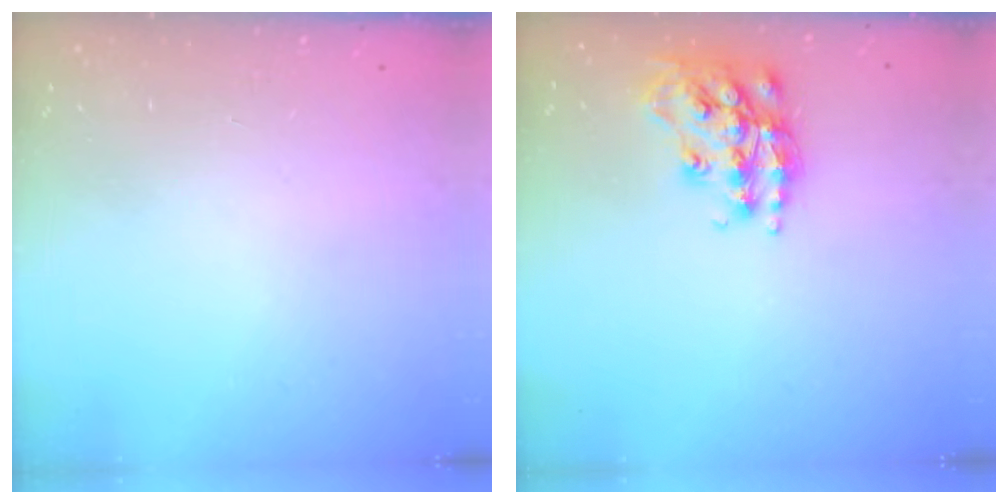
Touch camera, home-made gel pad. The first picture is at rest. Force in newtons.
{"total": 17.2, "press": 17.2, "slide": 1.2}